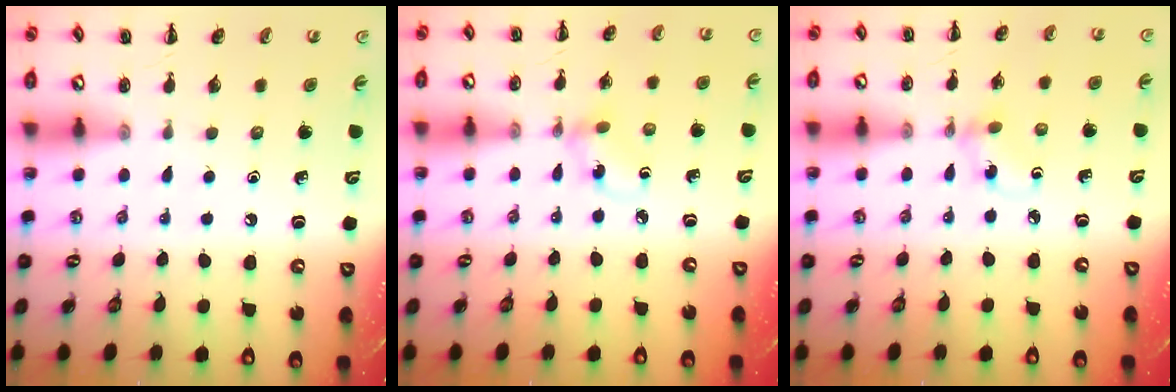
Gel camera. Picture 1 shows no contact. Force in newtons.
{"total": 3.0, "press": 2.9, "slide": 0.7}
{"total": 2.8, "press": 2.6, "slide": 1.0}